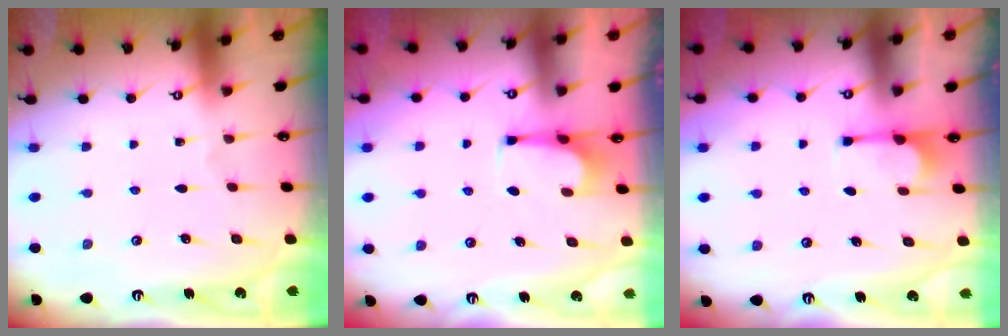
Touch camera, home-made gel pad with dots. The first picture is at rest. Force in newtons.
{"total": 0.7, "press": 0.7, "slide": 0.3}
{"total": 1.2, "press": 1.1, "slide": 0.5}